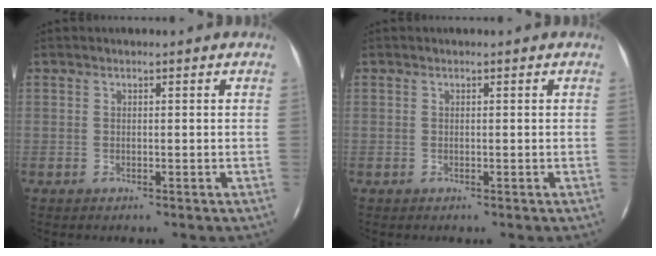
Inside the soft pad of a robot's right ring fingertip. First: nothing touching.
{"total": 0.0}